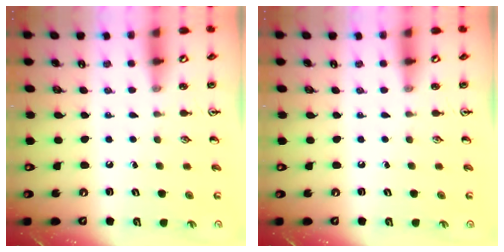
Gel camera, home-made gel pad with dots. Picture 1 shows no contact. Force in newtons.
{"total": 0.0}